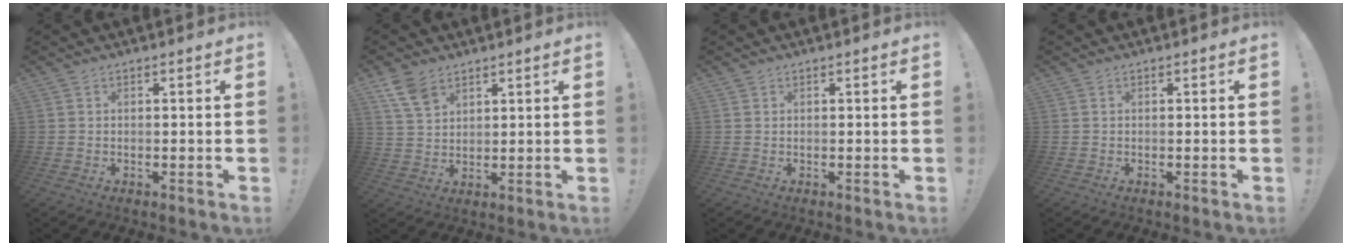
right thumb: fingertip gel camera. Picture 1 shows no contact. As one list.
[{"total": 7.5, "force": [5.0, 4.2, 3.7], "torque": [-0.070, -0.020, 0.099]}, {"total": 0.6, "force": [0.4, 0.4, 0.0], "torque": [0.001, 0.001, 0.009]}, {"total": 0.0}]